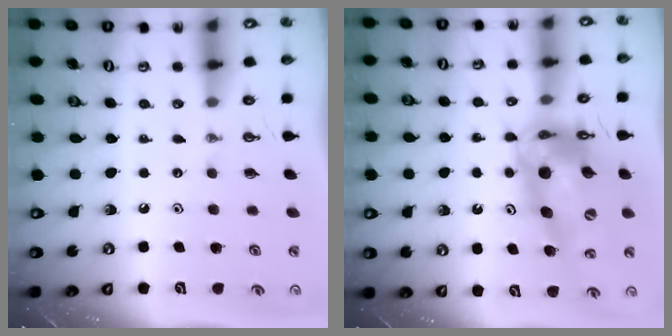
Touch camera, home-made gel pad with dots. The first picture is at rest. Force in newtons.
{"total": 18.1, "press": 18.1, "slide": 1.5}